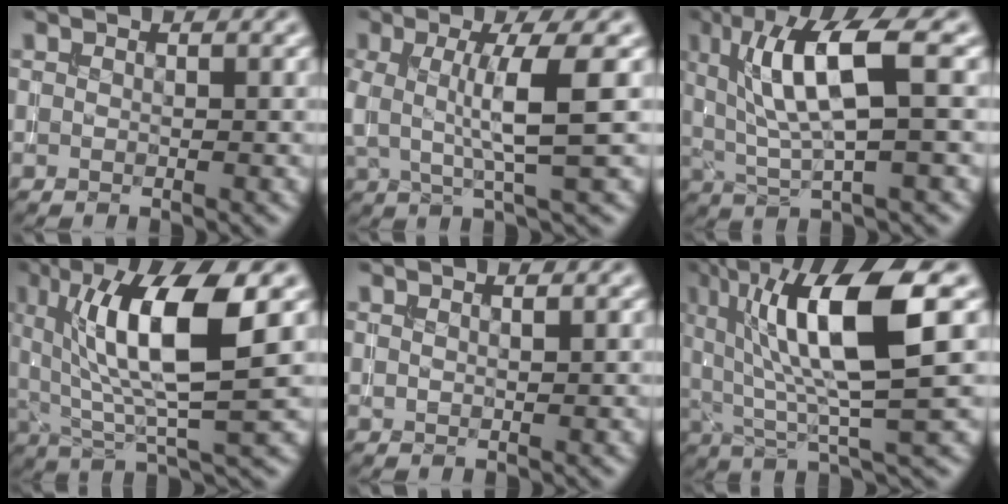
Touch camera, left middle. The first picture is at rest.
{"total": 5.0, "force": [0.5, 0.8, 4.9], "torque": [-0.093, -0.001, 0.009]}
{"total": 7.9, "force": [2.1, 1.7, 7.4], "torque": [-0.141, -0.002, 0.040]}
{"total": 10.6, "force": [2.9, 2.8, 9.8], "torque": [-0.164, 0.000, 0.054]}
{"total": 0.6, "force": [0.4, 0.1, 0.3], "torque": [-0.006, 0.001, 0.008]}
{"total": 11.2, "force": [3.1, 2.6, 10.5], "torque": [-0.180, 0.003, 0.059]}